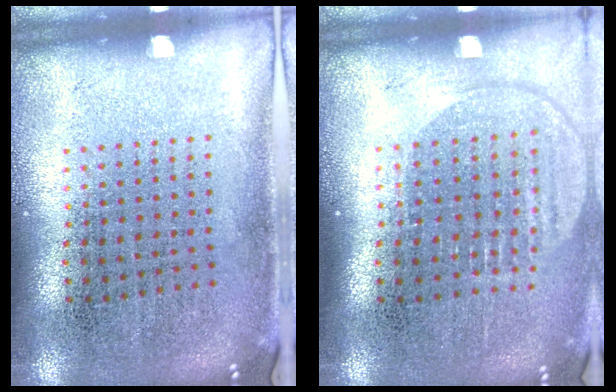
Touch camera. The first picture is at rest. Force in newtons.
{"total": 1.5, "press": 1.3, "slide": 0.8}